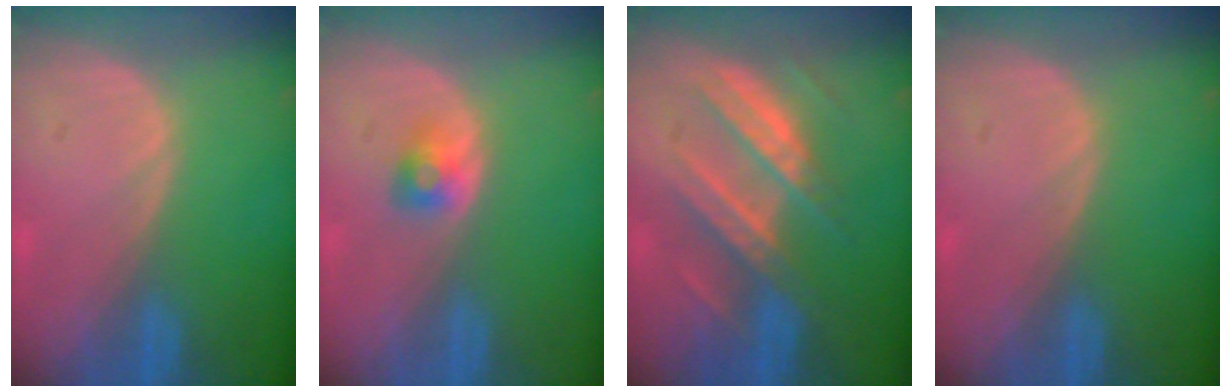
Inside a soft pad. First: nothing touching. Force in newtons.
{"total": 2.4, "press": 2.2, "slide": 0.7}
{"total": 7.8, "press": 7.8, "slide": 0.3}
{"total": 0.0}